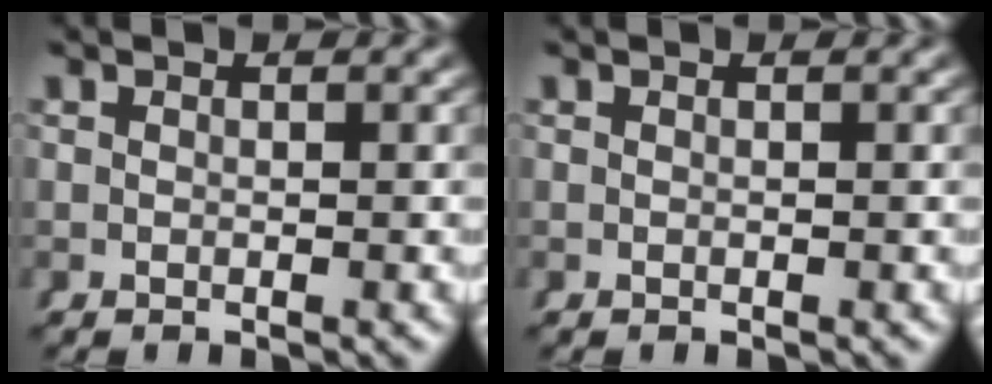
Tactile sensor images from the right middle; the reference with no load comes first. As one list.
[{"total": 0.0}]